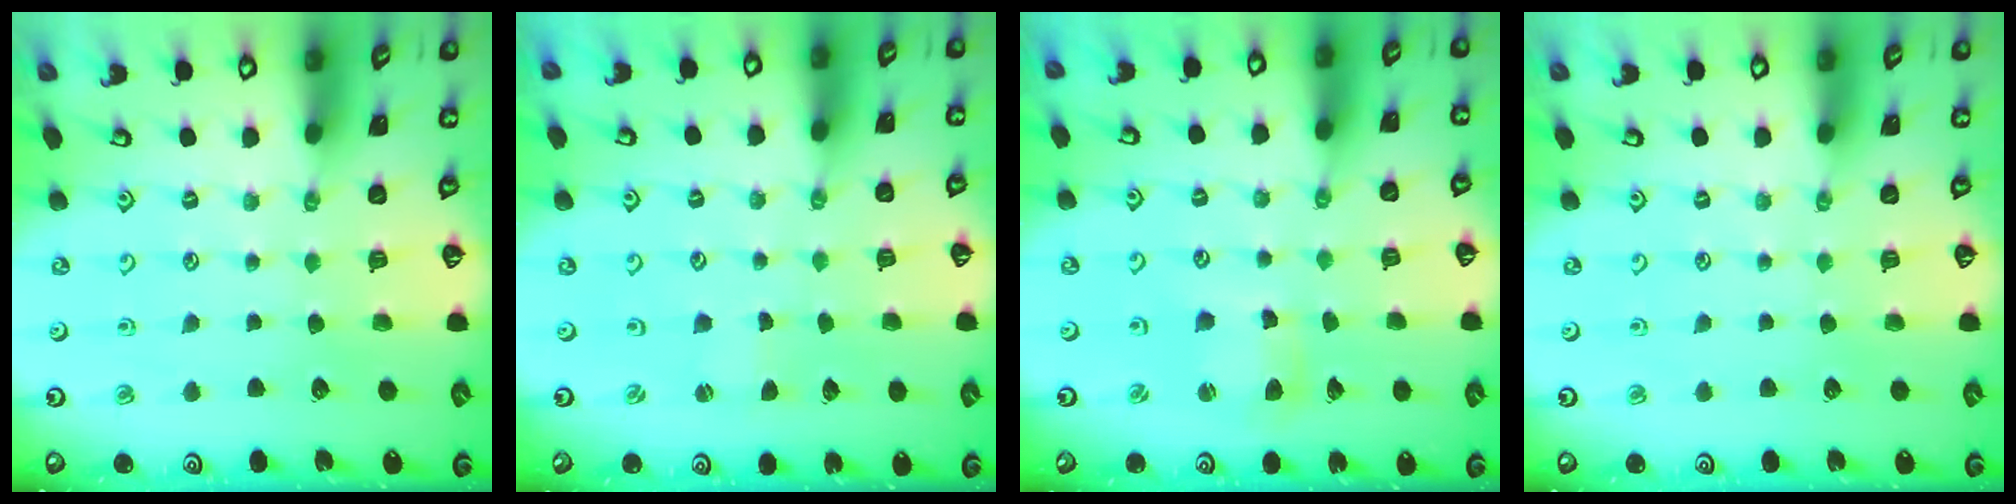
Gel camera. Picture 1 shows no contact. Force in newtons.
{"total": 0.0}
{"total": 5.1, "press": 5.0, "slide": 0.6}
{"total": 0.0}